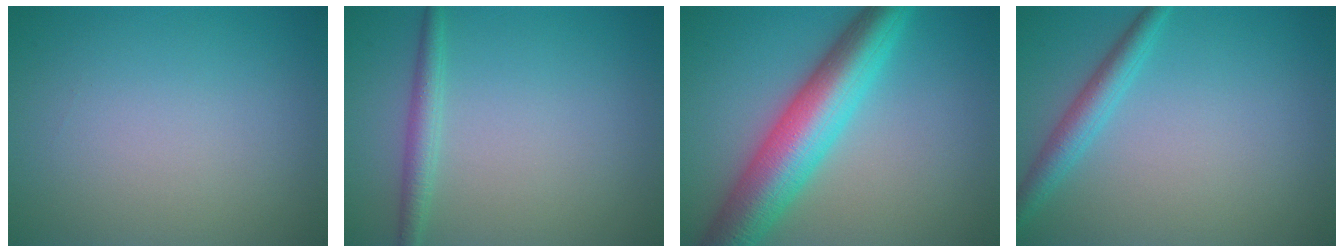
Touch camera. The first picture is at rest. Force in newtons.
{"total": 1.9, "press": 1.9, "slide": 0.0}
{"total": 9.0, "press": 9.0, "slide": 0.1}
{"total": 2.7, "press": 2.7, "slide": 0.1}